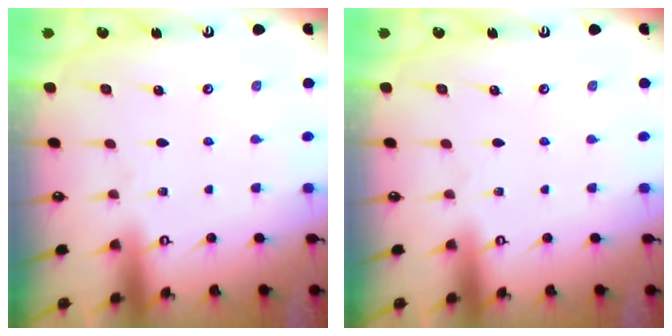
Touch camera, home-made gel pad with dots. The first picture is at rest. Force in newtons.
{"total": 0.0}